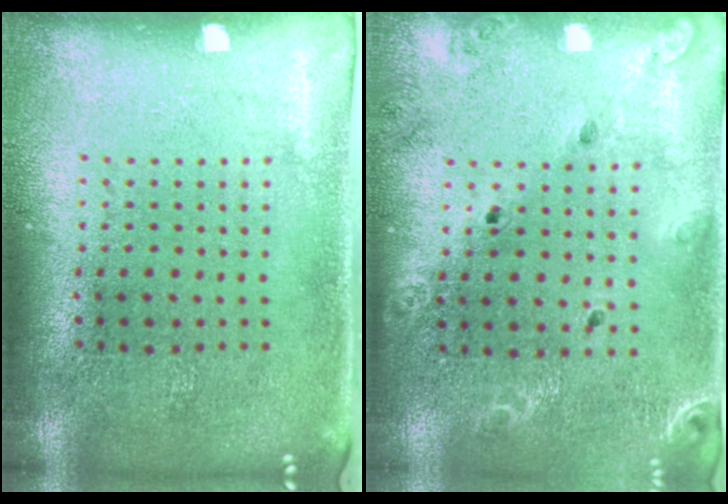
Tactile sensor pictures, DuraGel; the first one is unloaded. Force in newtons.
{"total": 1.5, "press": 1.4, "slide": 0.2}